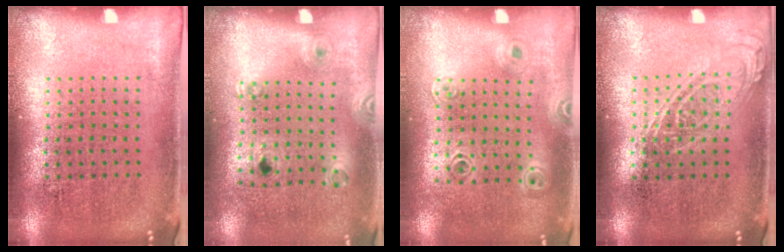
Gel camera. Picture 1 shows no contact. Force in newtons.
{"total": 1.3, "press": 0.9, "slide": 1.0}
{"total": 1.0, "press": 1.0, "slide": 0.0}
{"total": 1.0, "press": 1.0, "slide": 0.2}